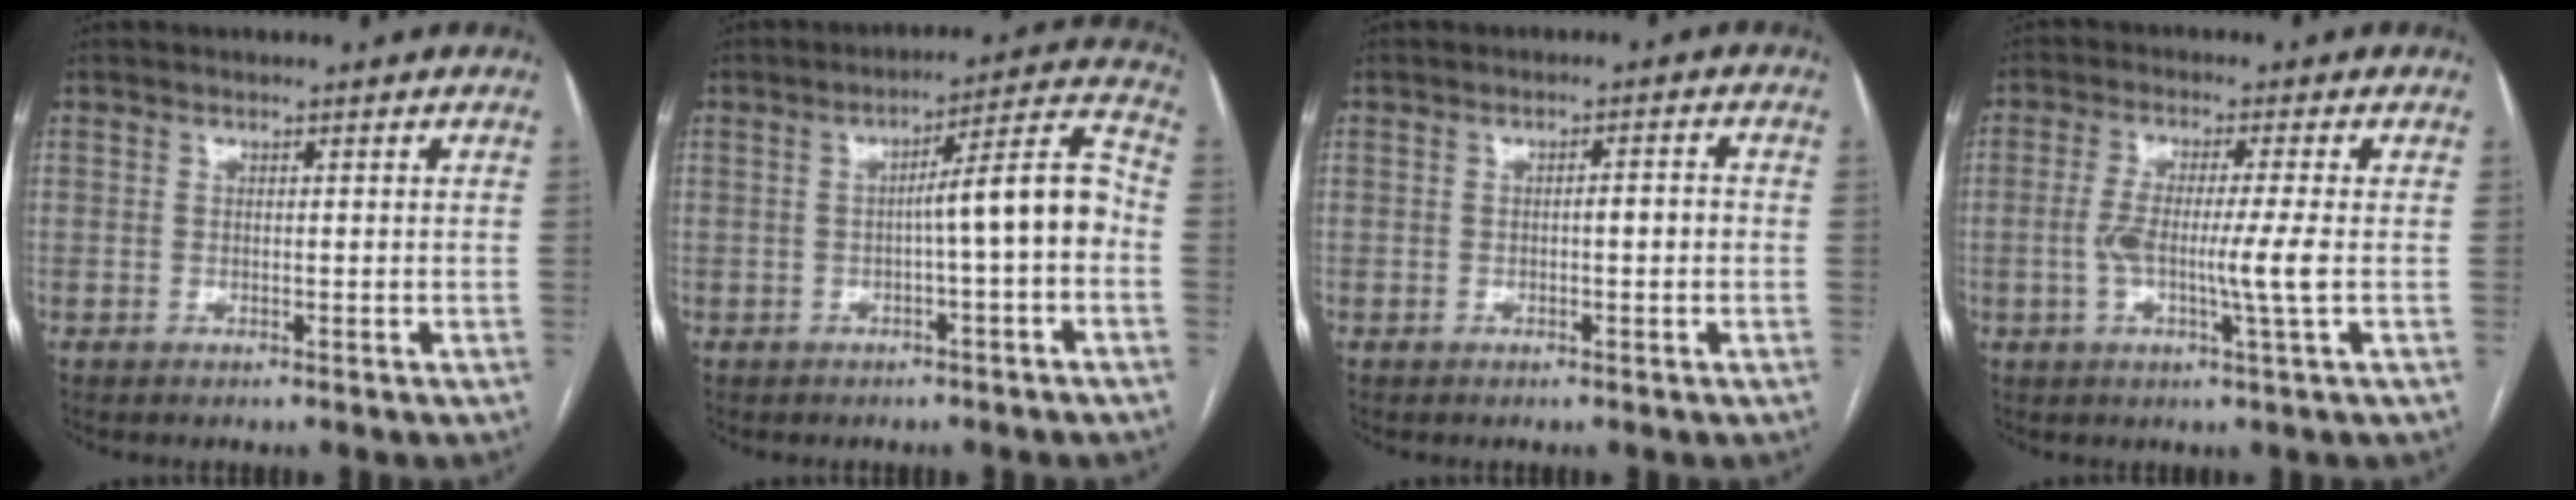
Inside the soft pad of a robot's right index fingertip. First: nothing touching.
{"total": 8.8, "force": [-1.6, 0.1, 8.7], "torque": [-0.120, 0.029, -0.024]}
{"total": 2.3, "force": [-0.4, 0.4, 2.3], "torque": [-0.032, 0.005, -0.007]}
{"total": 6.9, "force": [-0.9, -0.6, 6.8], "torque": [-0.130, -0.006, -0.015]}